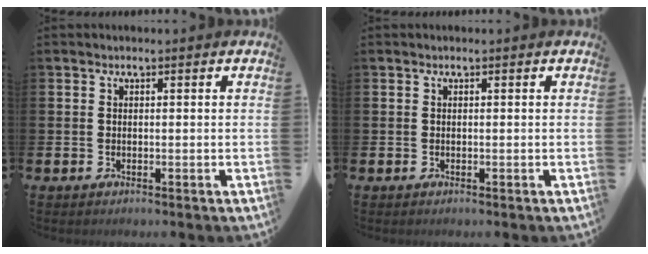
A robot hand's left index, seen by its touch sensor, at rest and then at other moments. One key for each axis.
{"total": 0.0}